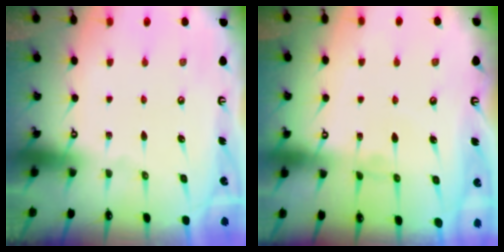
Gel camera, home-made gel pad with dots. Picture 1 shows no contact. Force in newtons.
{"total": 1.4, "press": 1.3, "slide": 0.2}